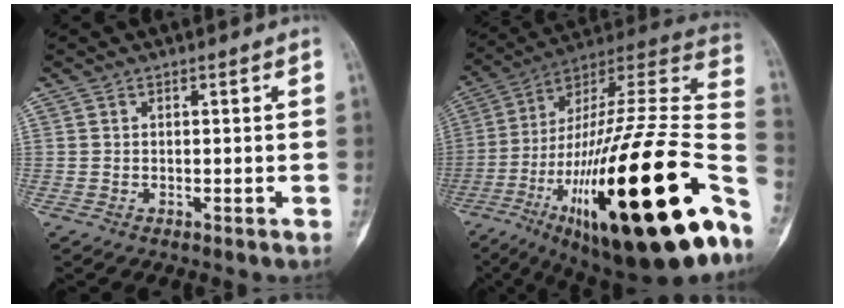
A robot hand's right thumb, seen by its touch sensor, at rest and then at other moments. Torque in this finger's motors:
{"motor_torque": [3.86, 1.15, 2.44, -0.33, 1.06]}